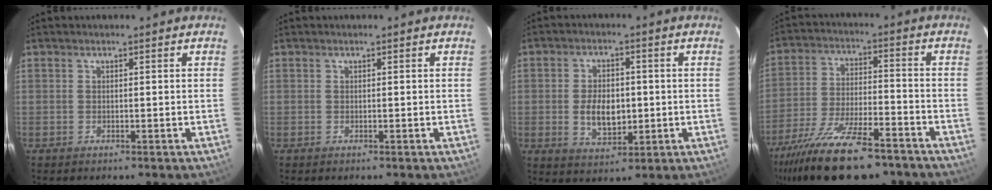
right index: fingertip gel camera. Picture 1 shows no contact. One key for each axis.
{"total": 0.0}
{"total": 7.8, "fx": -0.8, "fy": 4.8, "fz": 6.1, "tx": -0.116, "ty": -0.001, "tz": -0.006}
{"total": 21.2, "fx": -16.2, "fy": 6.4, "fz": 12.0, "tx": -0.237, "ty": -0.040, "tz": -0.260}